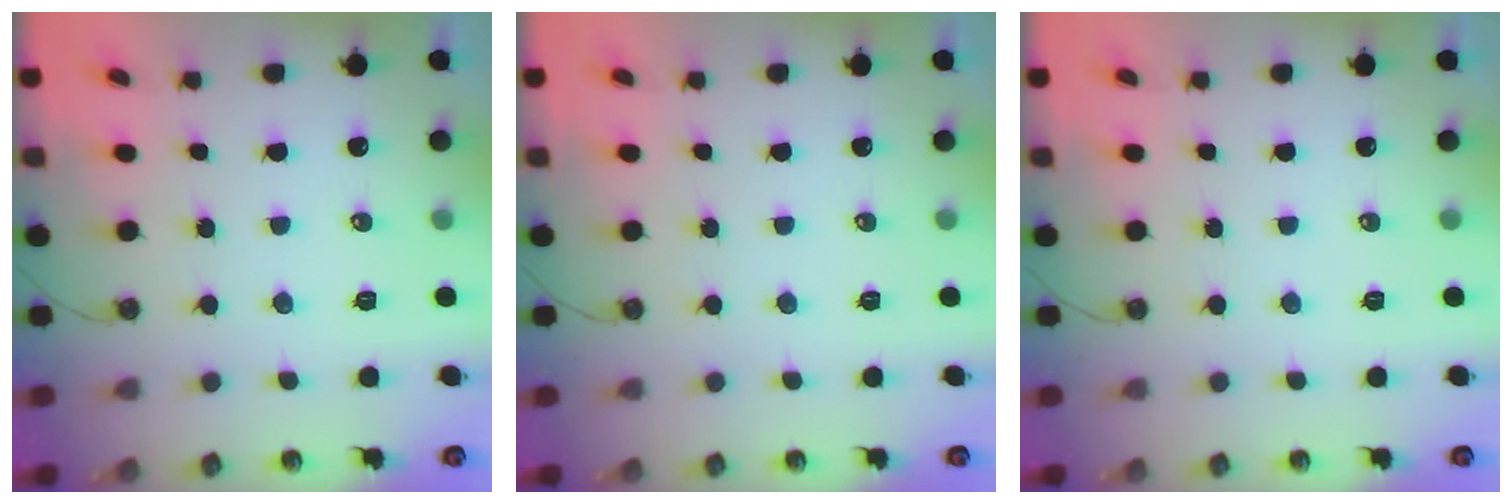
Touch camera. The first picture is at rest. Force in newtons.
{"total": 0.0}
{"total": 0.0}